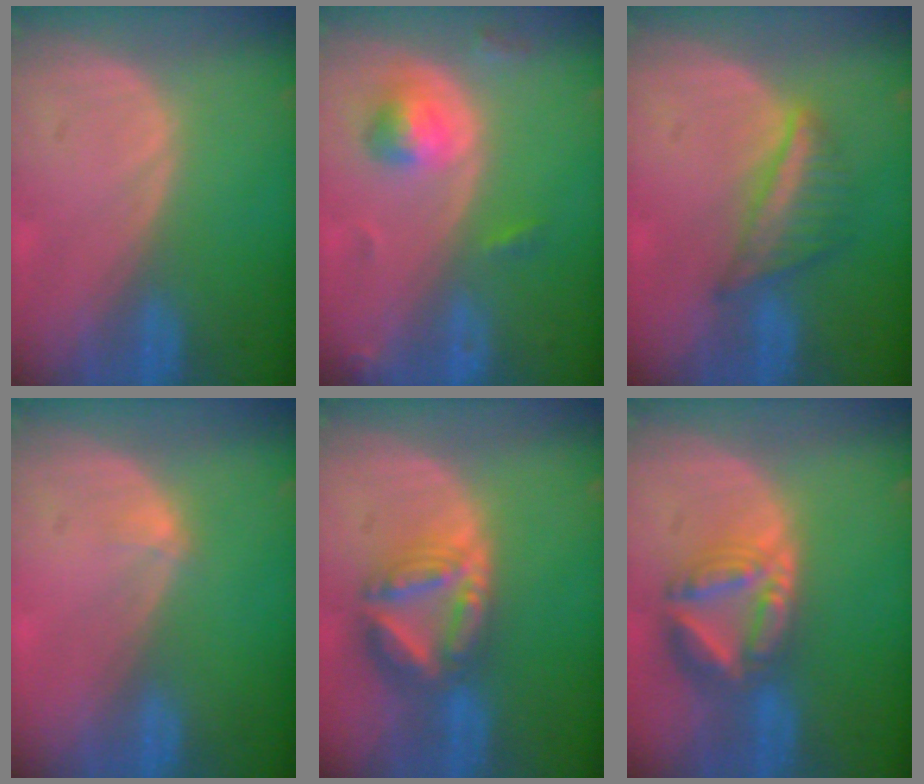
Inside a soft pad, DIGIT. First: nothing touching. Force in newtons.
{"total": 4.7, "press": 4.7, "slide": 0.4}
{"total": 5.4, "press": 5.4, "slide": 0.6}
{"total": 1.1, "press": 0.8, "slide": 0.7}
{"total": 8.2, "press": 7.2, "slide": 4.0}
{"total": 8.2, "press": 7.1, "slide": 4.1}